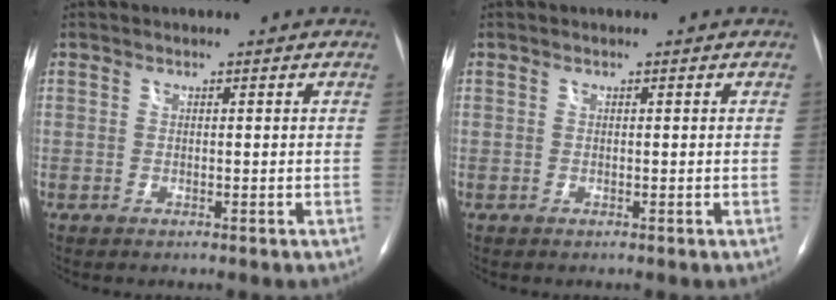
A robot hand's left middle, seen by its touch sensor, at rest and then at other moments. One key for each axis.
{"total": 0.0}